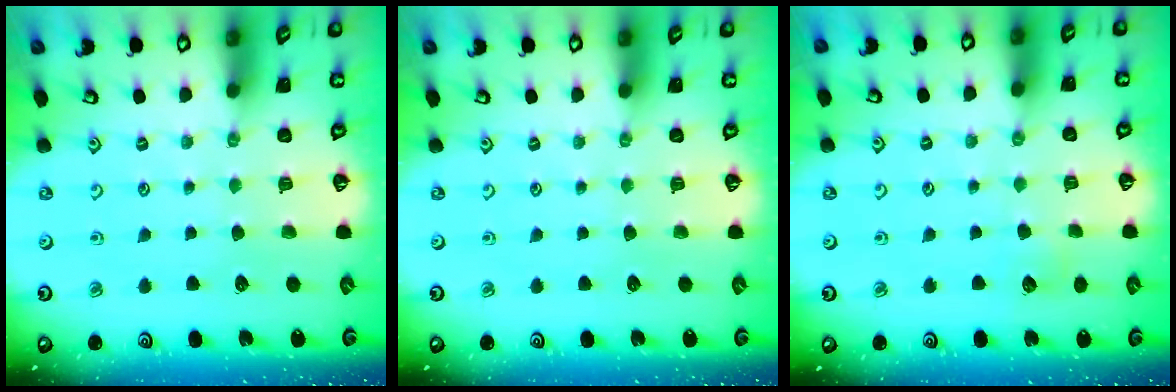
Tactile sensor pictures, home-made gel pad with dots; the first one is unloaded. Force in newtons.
{"total": 0.0}
{"total": 5.0, "press": 5.0, "slide": 0.5}